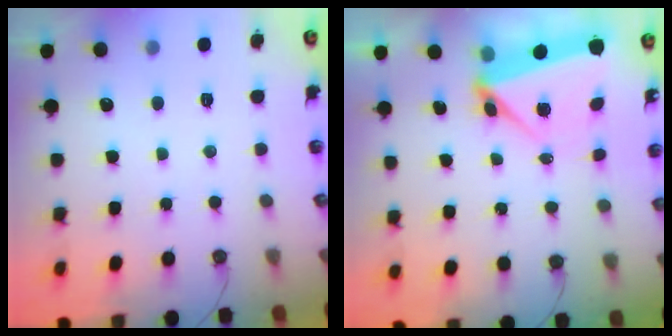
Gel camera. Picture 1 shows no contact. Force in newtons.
{"total": 5.6, "press": 4.9, "slide": 2.6}